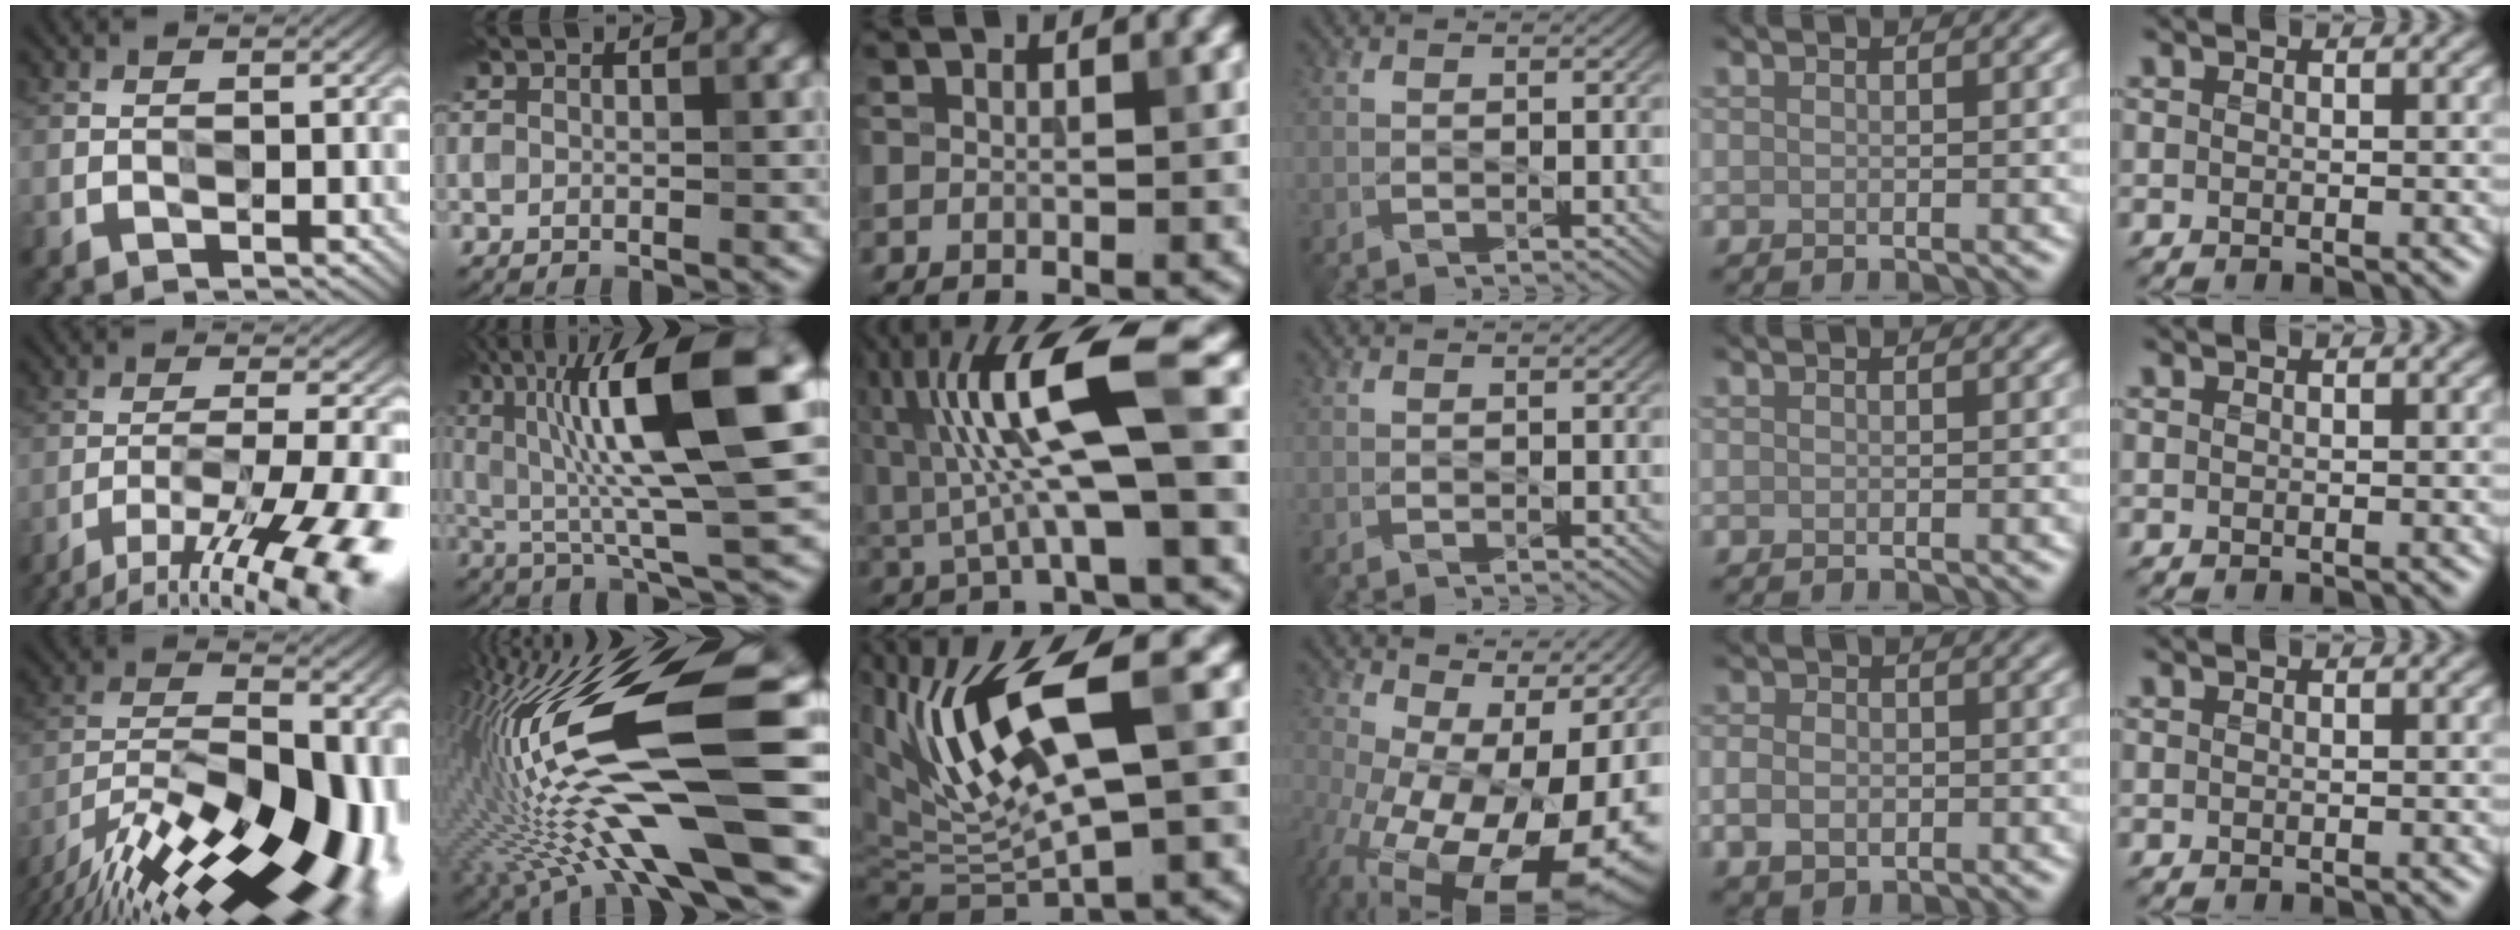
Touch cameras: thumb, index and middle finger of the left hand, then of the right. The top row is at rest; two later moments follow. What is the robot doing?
{"motion": "wipe", "object": "glass cup"}